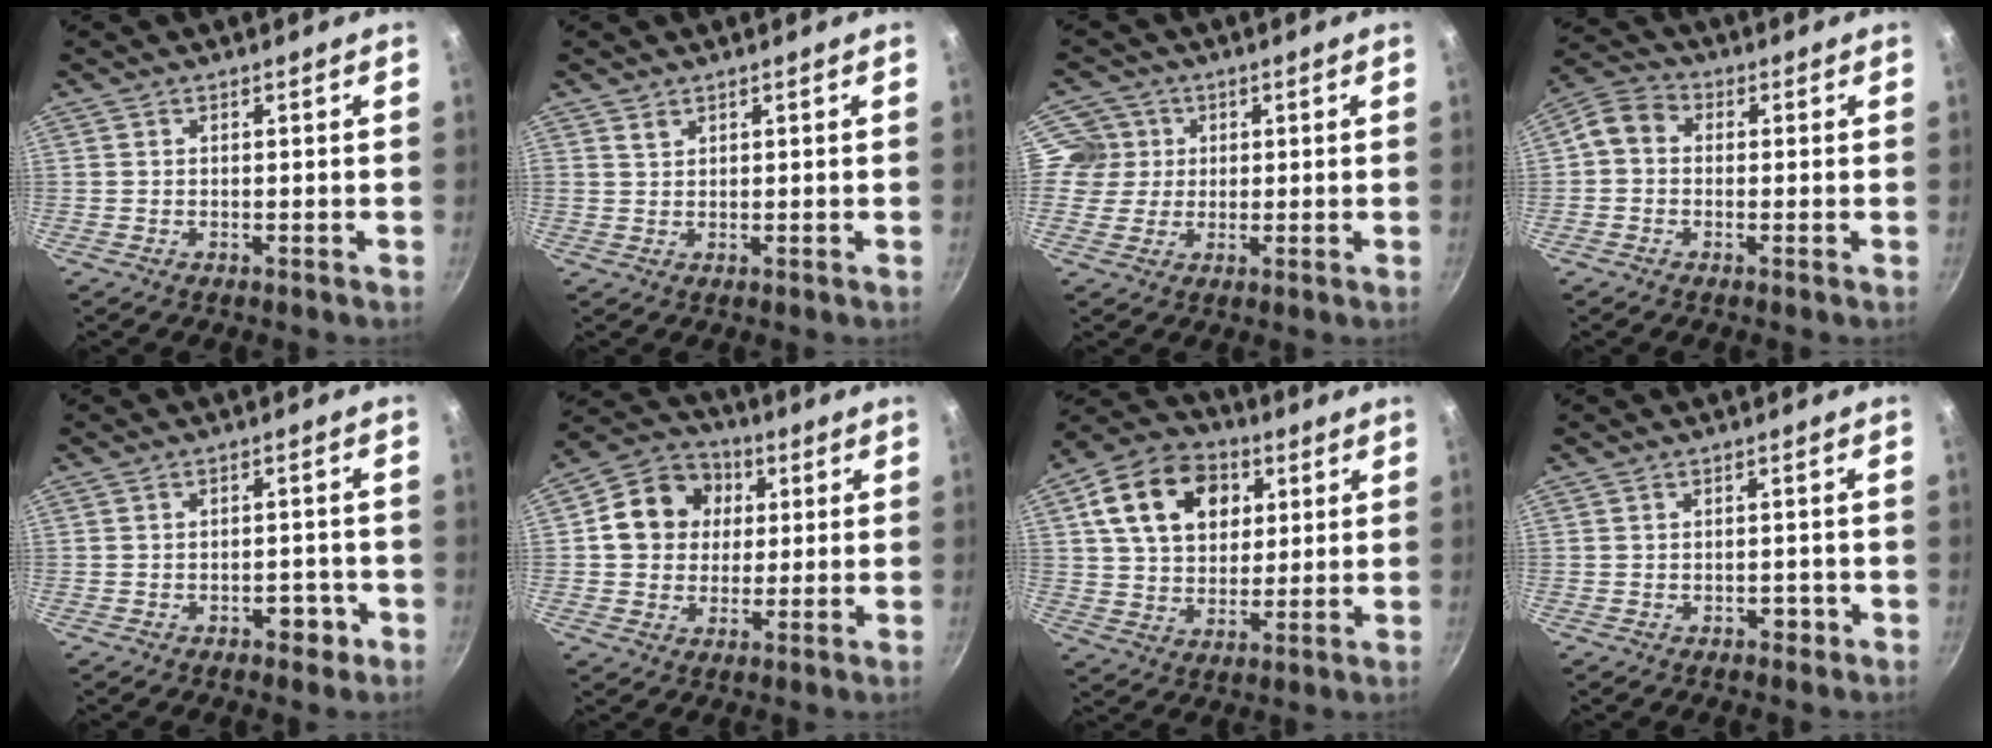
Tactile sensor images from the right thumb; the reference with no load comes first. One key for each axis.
{"total": 1.3, "fx": 1.0, "fy": 0.8, "fz": 0.5, "tx": -0.004, "ty": -0.004, "tz": 0.018}
{"total": 5.4, "fx": 1.3, "fy": 5.2, "fz": 0.6, "tx": 0.035, "ty": 0.003, "tz": 0.013}
{"total": 5.3, "fx": -0.4, "fy": 4.4, "fz": 3.0, "tx": -0.052, "ty": 0.020, "tz": -0.028}
{"total": 3.7, "fx": -1.9, "fy": 2.2, "fz": 2.3, "tx": -0.010, "ty": 0.019, "tz": -0.019}
{"total": 12.3, "fx": 2.4, "fy": 10.6, "fz": 5.7, "tx": -0.070, "ty": 0.015, "tz": 0.024}
{"total": 17.0, "fx": 5.4, "fy": 12.5, "fz": 10.3, "tx": -0.151, "ty": 0.005, "tz": 0.083}
{"total": 1.6, "fx": -0.8, "fy": 1.2, "fz": 0.8, "tx": 0.003, "ty": 0.013, "tz": -0.005}